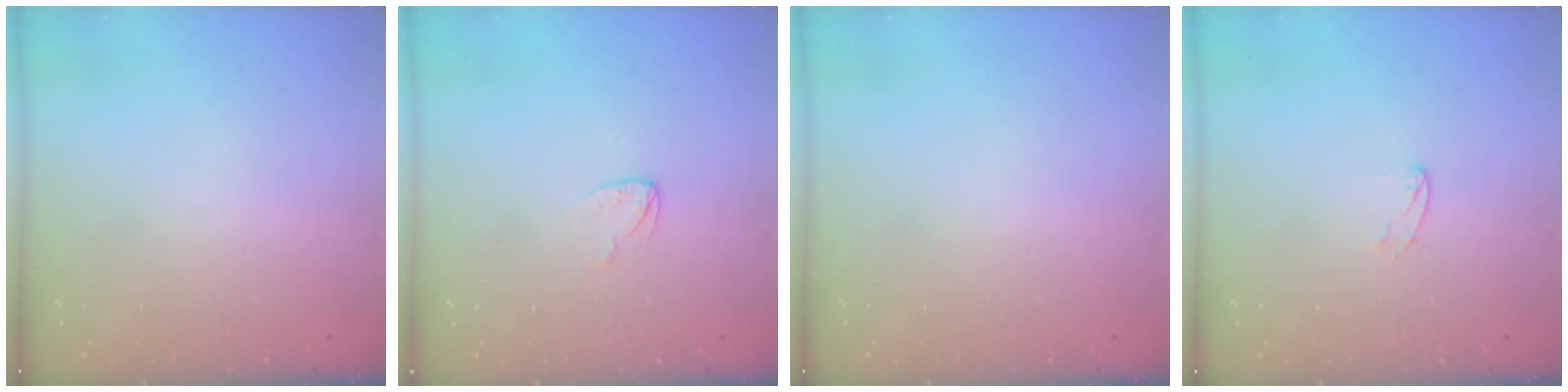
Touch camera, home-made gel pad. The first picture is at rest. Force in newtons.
{"total": 3.9, "press": 3.9, "slide": 0.4}
{"total": 0.0}
{"total": 3.8, "press": 3.8, "slide": 0.4}